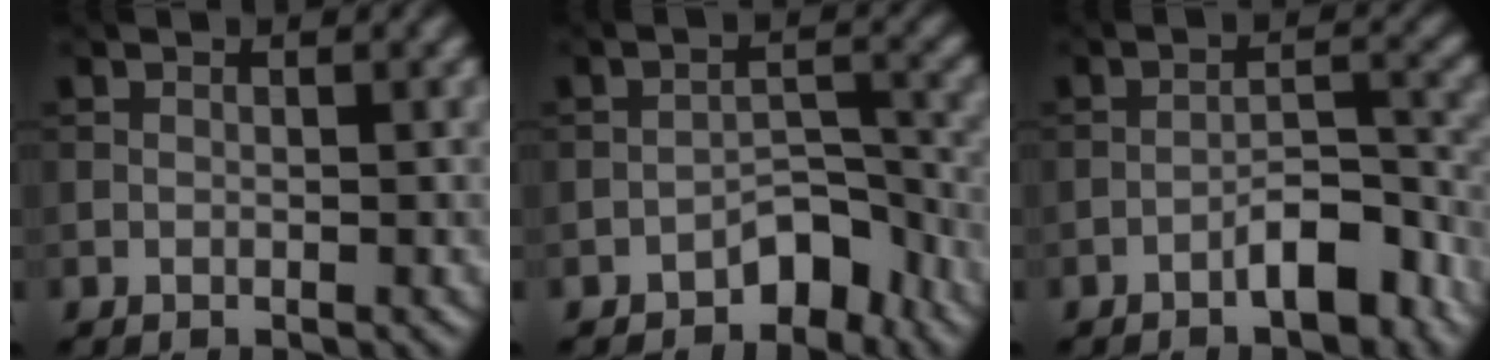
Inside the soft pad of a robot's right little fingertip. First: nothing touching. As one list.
[{"total": 3.9, "force": [-2.8, 2.0, 1.9], "torque": [-0.014, 0.012, -0.047]}, {"total": 4.5, "force": [-2.8, 1.4, 3.2], "torque": [-0.046, 0.013, -0.047]}]